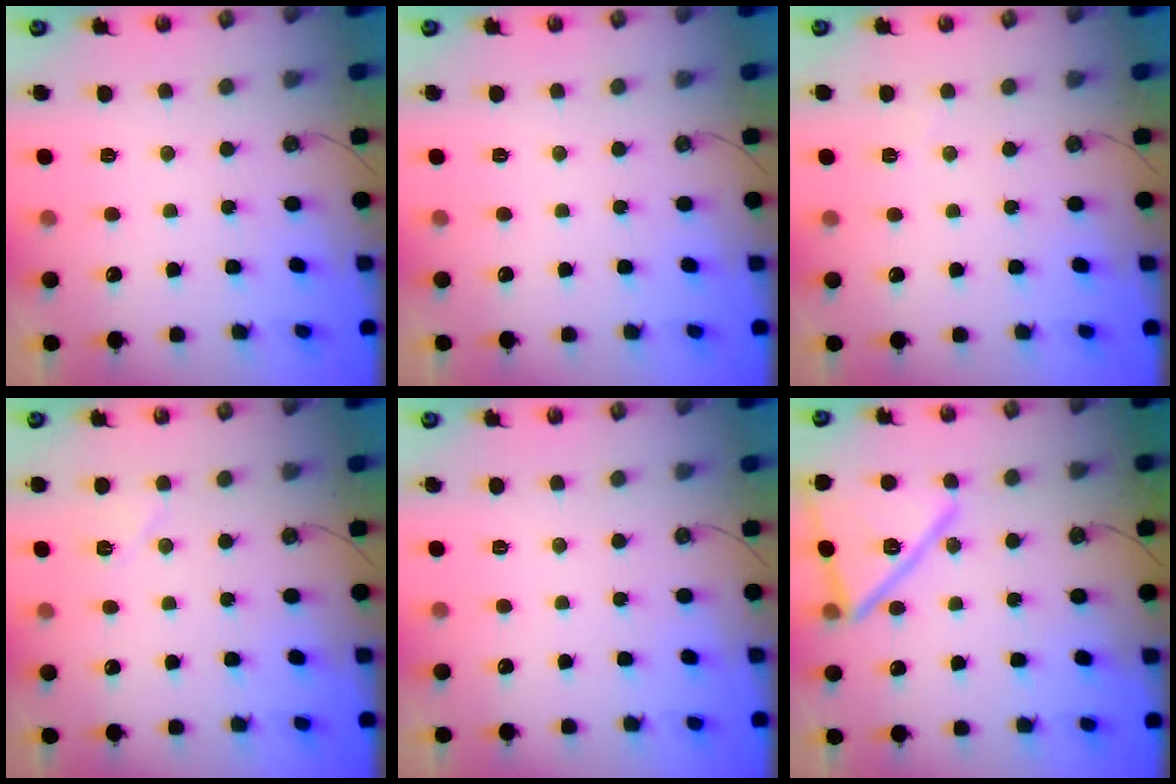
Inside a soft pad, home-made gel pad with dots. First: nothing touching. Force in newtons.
{"total": 0.0}
{"total": 2.1, "press": 1.9, "slide": 0.7}
{"total": 5.9, "press": 5.6, "slide": 2.0}
{"total": 0.0}
{"total": 19.2, "press": 19.2, "slide": 0.5}